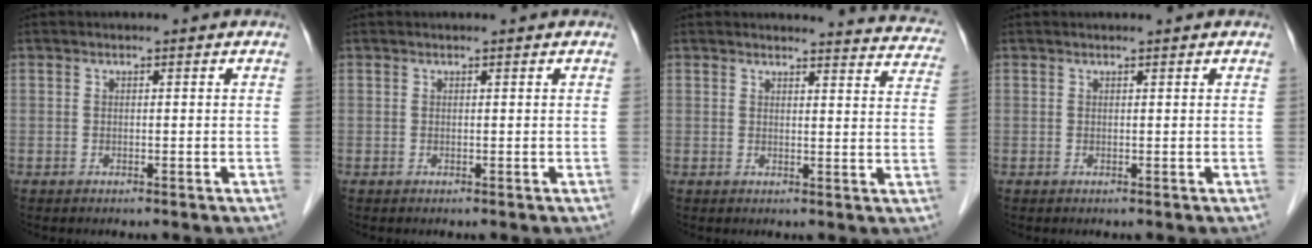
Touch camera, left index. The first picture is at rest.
{"total": 0.7, "force": [0.6, -0.1, 0.3], "torque": [-0.006, 0.003, 0.012]}
{"total": 13.1, "force": [12.9, 1.5, 1.6], "torque": [0.017, -0.067, 0.106]}
{"total": 1.1, "force": [1.0, -0.1, 0.4], "torque": [-0.007, 0.007, 0.019]}